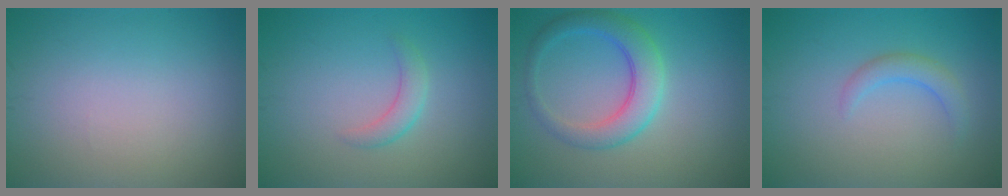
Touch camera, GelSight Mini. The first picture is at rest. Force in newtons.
{"total": 1.8, "press": 1.8, "slide": 0.0}
{"total": 4.5, "press": 4.5, "slide": 0.1}
{"total": 1.9, "press": 1.9, "slide": 0.3}